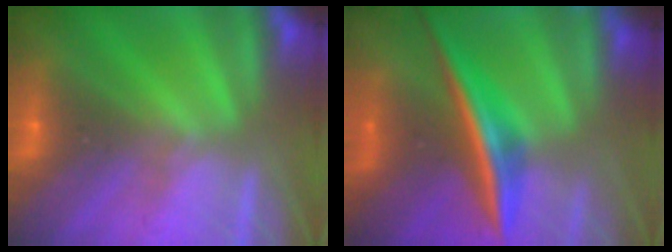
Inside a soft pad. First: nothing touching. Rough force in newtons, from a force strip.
{"total": 6.3}